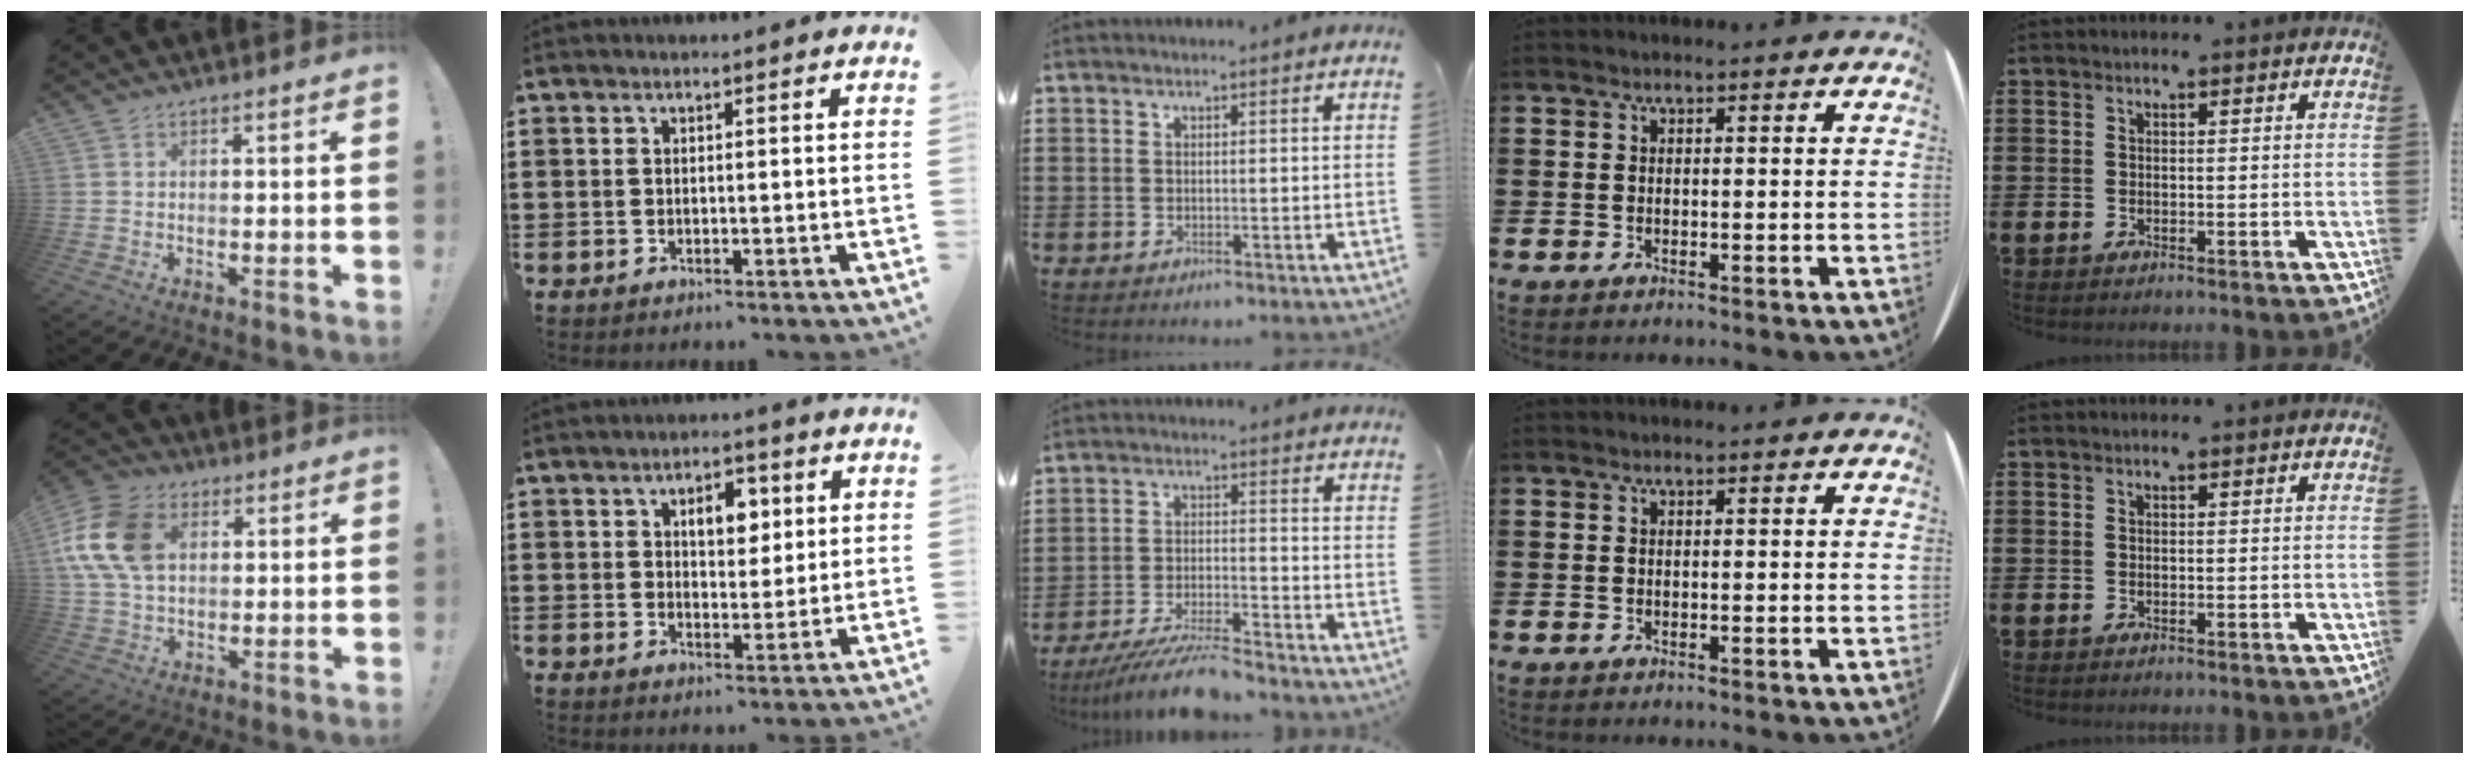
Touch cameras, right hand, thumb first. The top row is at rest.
{"thumb": {"total": 16.0, "force": [3.6, 11.3, 10.8], "torque": [-0.201, 0.007, 0.071]}, "index": {"total": 4.7, "force": [1.6, 2.8, 3.4], "torque": [-0.052, 0.004, 0.021]}, "middle": {"total": 7.7, "force": [-7.1, 0.4, 3.0], "torque": [-0.058, -0.003, -0.134]}}